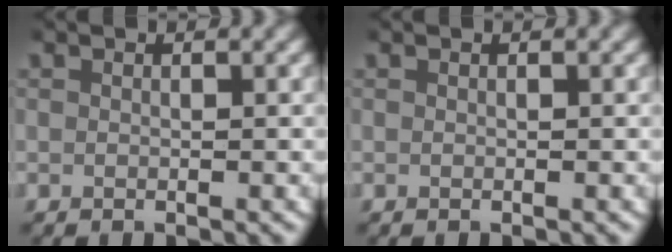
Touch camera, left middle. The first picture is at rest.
{"total": 0.0}